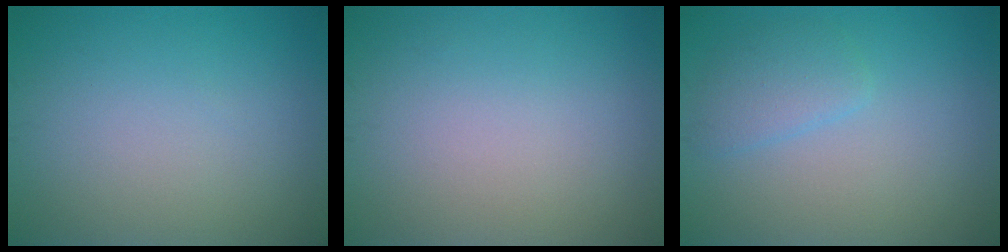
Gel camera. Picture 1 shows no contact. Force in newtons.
{"total": 0.0}
{"total": 2.2, "press": 2.1, "slide": 0.2}